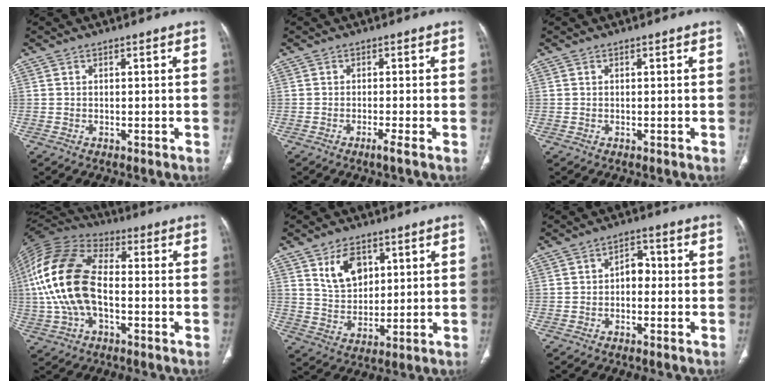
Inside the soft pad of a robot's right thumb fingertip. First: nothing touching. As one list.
[{"total": 1.7, "force": [-1.0, -0.4, 1.3], "torque": [-0.033, -0.005, -0.023]}, {"total": 0.0}, {"total": 18.3, "force": [-1.2, 10.4, 15.0], "torque": [-0.320, 0.031, -0.026]}, {"total": 8.4, "force": [3.9, 5.5, 5.1], "torque": [-0.068, -0.023, 0.079]}, {"total": 3.7, "force": [-0.5, 2.6, 2.6], "torque": [-0.022, 0.018, -0.018]}]